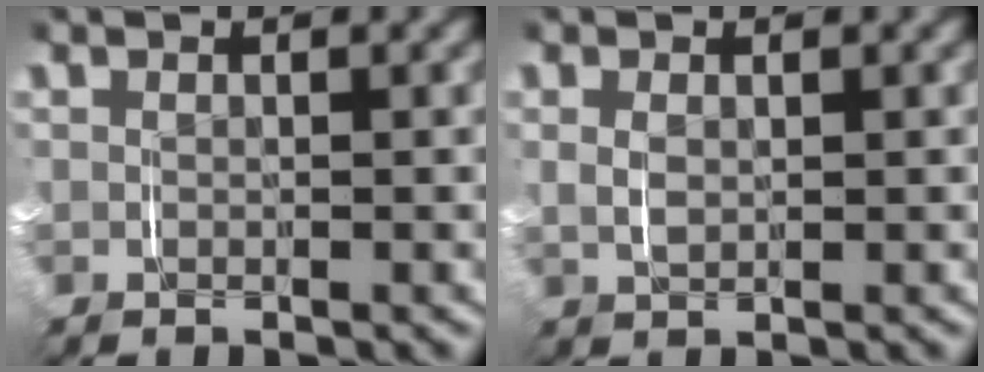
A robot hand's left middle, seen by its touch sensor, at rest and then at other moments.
{"total": 0.8, "force": [0.2, 0.1, 0.8], "torque": [-0.018, -0.005, 0.010]}